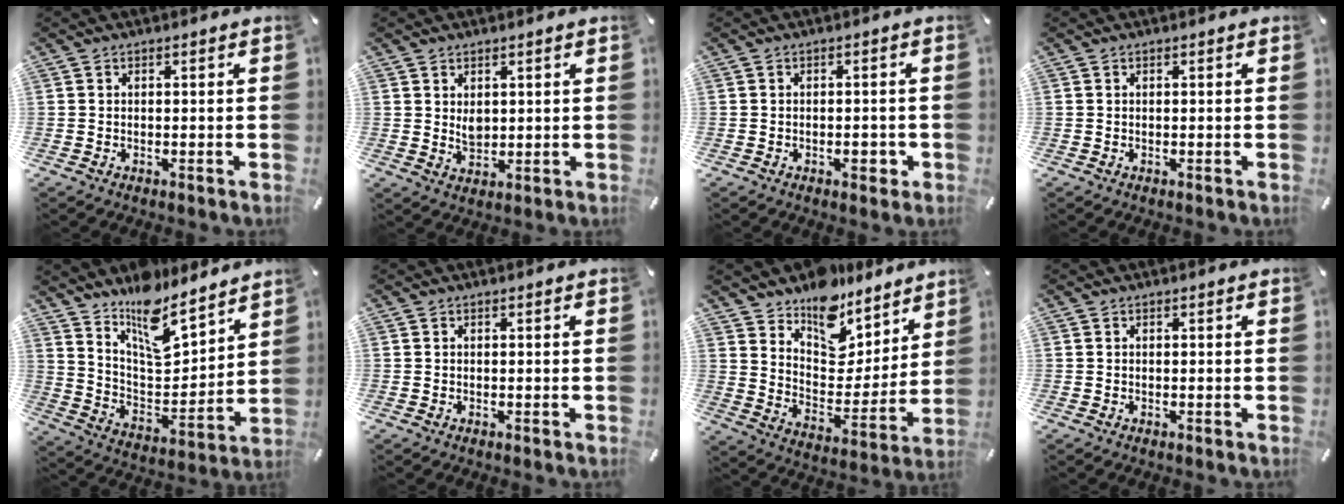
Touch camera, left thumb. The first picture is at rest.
{"total": 3.5, "force": [1.5, 2.5, 1.9], "torque": [-0.025, -0.007, 0.026]}
{"total": 2.5, "force": [-0.9, 1.5, 1.8], "torque": [-0.031, 0.003, -0.015]}
{"total": 0.0}
{"total": 13.5, "force": [11.1, 5.7, 5.2], "torque": [-0.093, -0.094, 0.204]}
{"total": 0.0}
{"total": 14.4, "force": [11.7, 7.9, 2.7], "torque": [-0.027, -0.126, 0.212]}
{"total": 0.0}